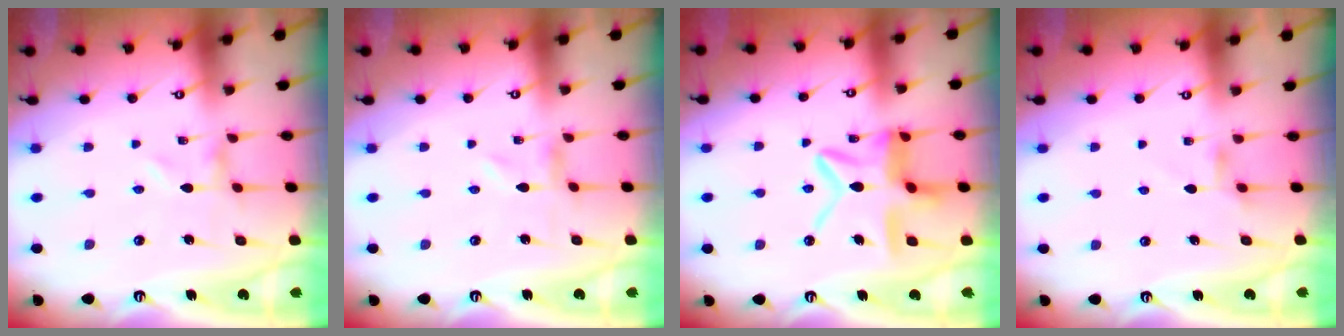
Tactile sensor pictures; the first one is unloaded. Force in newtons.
{"total": 0.0}
{"total": 14.5, "press": 14.4, "slide": 1.5}
{"total": 2.8, "press": 2.7, "slide": 0.5}